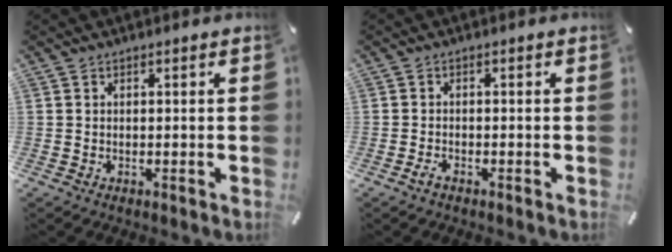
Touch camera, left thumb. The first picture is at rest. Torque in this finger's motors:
{"motor_torque": [0.00, 0.00, 0.05, 0.03, 0.00]}